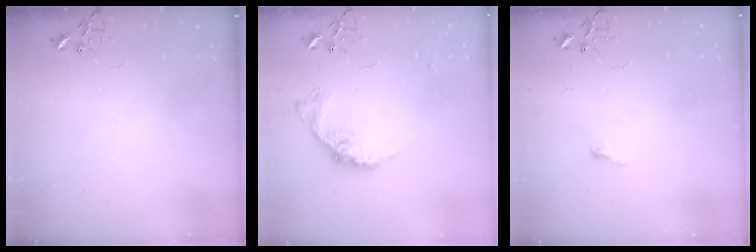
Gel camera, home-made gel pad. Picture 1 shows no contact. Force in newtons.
{"total": 12.6, "press": 12.6, "slide": 0.5}
{"total": 3.4, "press": 3.4, "slide": 0.5}